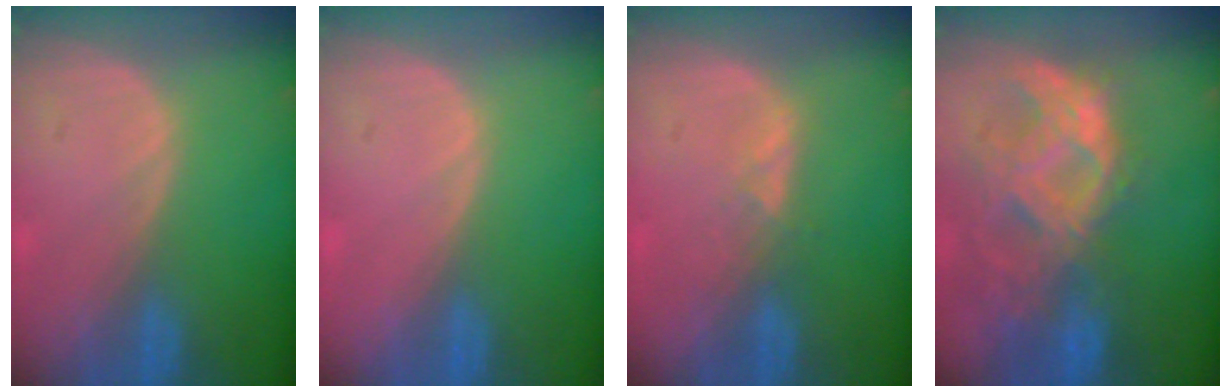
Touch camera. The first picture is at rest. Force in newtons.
{"total": 0.0}
{"total": 1.6, "press": 1.6, "slide": 0.3}
{"total": 10.9, "press": 9.3, "slide": 5.7}